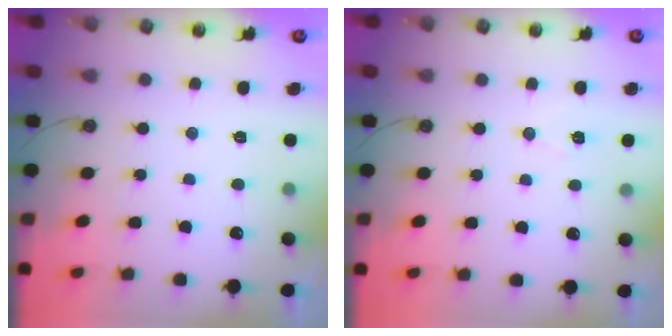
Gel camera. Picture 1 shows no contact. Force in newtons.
{"total": 7.0, "press": 5.4, "slide": 4.4}